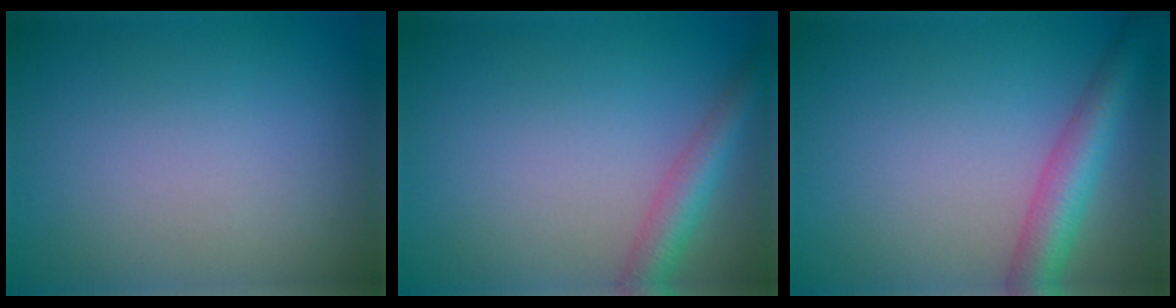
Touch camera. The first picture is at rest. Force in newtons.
{"total": 3.5, "press": 3.5, "slide": 0.1}
{"total": 4.6, "press": 4.6, "slide": 0.1}